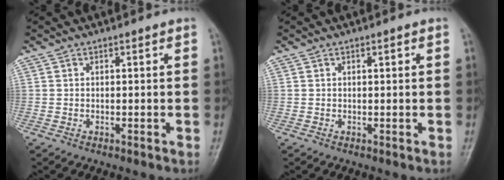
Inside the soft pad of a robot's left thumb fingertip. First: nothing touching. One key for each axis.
{"total": 0.6, "fx": 0.2, "fy": 0.1, "fz": 0.5, "tx": -0.010, "ty": 0.000, "tz": 0.004}